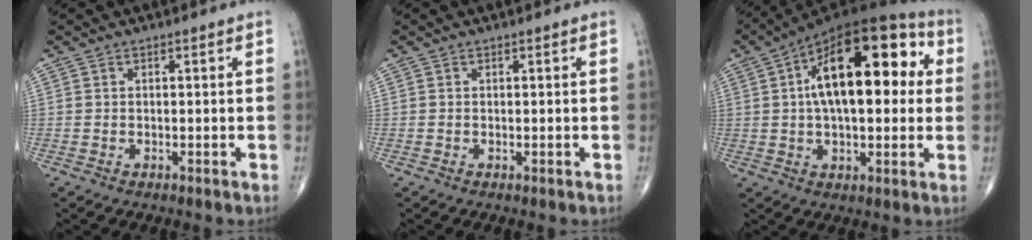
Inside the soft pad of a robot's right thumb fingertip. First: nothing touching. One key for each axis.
{"total": 0.0}
{"total": 22.9, "fx": 4.4, "fy": 10.9, "fz": 19.7, "tx": -0.290, "ty": 0.027, "tz": 0.056}